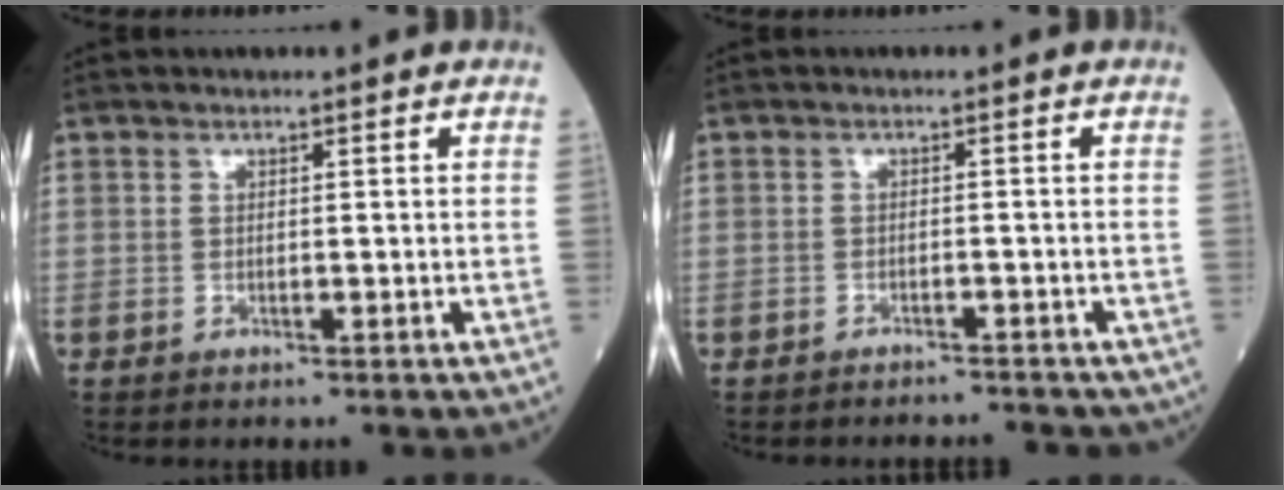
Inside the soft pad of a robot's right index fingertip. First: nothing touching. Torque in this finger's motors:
{"motor_torque": [0.29, -0.19, 0.01, 0.02]}